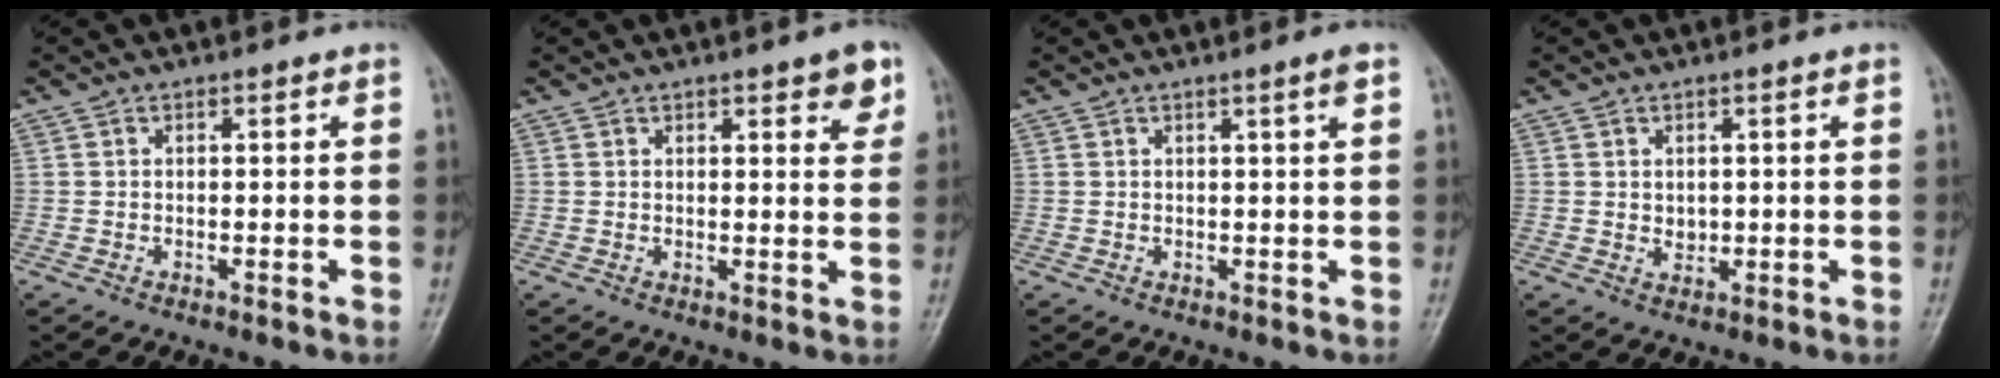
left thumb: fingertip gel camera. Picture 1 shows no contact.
{"total": 5.0, "force": [2.8, 1.7, 3.7], "torque": [-0.029, -0.013, 0.031]}
{"total": 1.8, "force": [0.9, -0.3, 1.5], "torque": [-0.025, -0.007, 0.017]}
{"total": 2.0, "force": [0.4, 1.5, 1.2], "torque": [-0.012, -0.005, 0.011]}